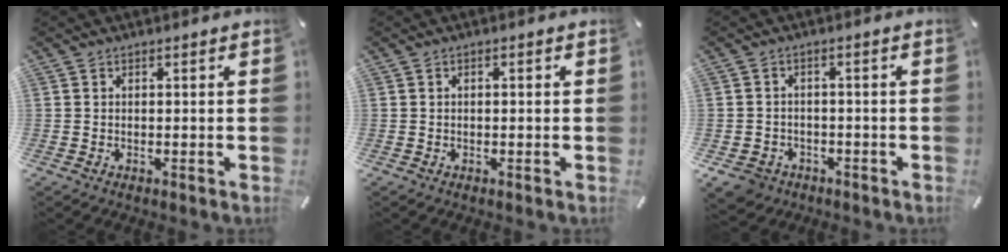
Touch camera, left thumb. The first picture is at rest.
{"total": 0.8, "force": [-0.2, 0.4, 0.7], "torque": [-0.012, 0.001, -0.005]}
{"total": 4.7, "force": [-2.7, 3.6, 1.3], "torque": [-0.040, 0.011, -0.053]}